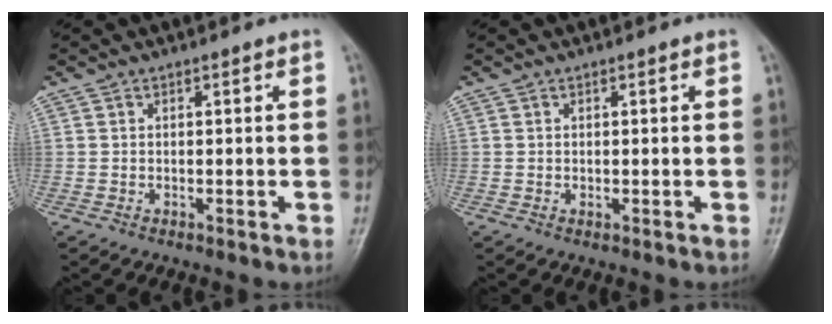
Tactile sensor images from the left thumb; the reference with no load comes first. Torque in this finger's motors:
{"motor_torque": [-0.31, -0.12, 0.06, -0.01, 0.00]}